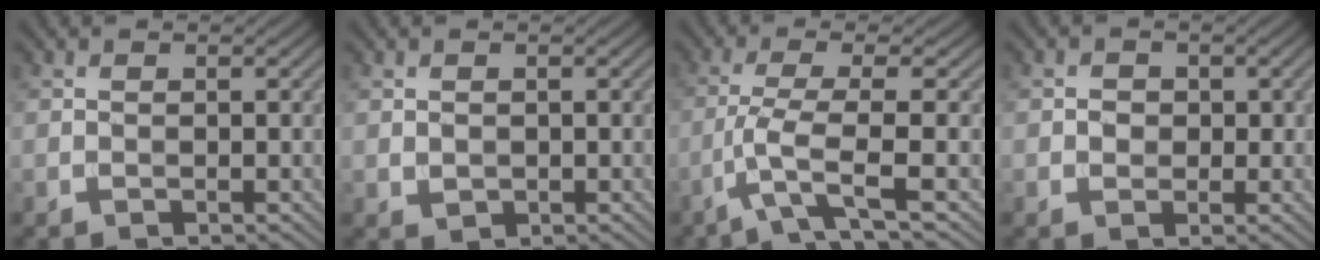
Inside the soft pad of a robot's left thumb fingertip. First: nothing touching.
{"total": 1.2, "force": [0.2, 1.0, 0.6], "torque": [-0.017, -0.004, 0.008]}
{"total": 5.2, "force": [-1.8, 0.6, 4.8], "torque": [-0.092, 0.007, -0.053]}
{"total": 1.9, "force": [0.0, 1.8, 0.7], "torque": [-0.009, -0.005, -0.002]}